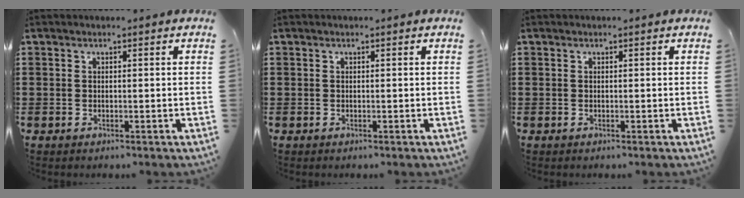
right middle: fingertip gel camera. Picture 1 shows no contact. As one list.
[{"total": 0.0}, {"total": 0.0}]